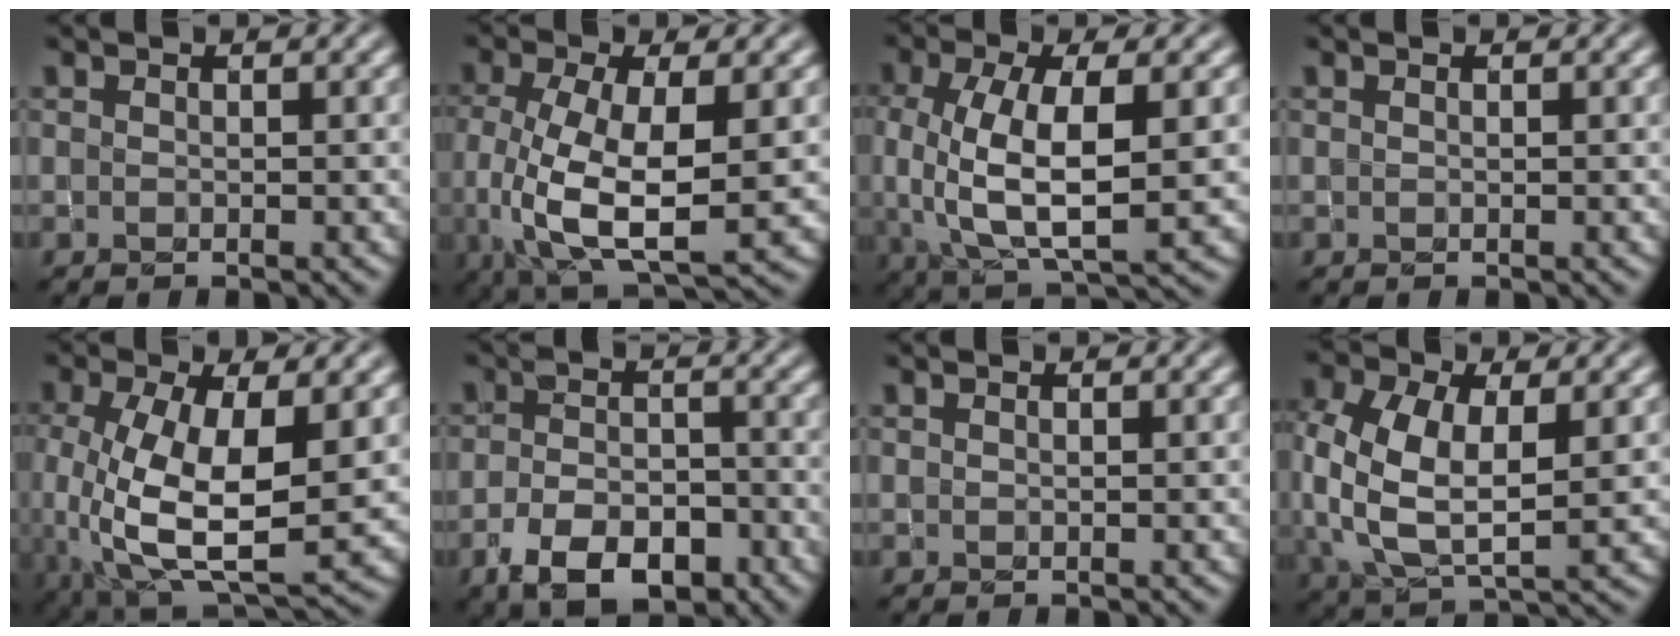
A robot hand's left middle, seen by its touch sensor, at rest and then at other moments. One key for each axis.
{"total": 8.8, "fx": -0.7, "fy": 3.8, "fz": 7.9, "tx": -0.154, "ty": -0.009, "tz": -0.010}
{"total": 8.8, "fx": 0.3, "fy": 3.6, "fz": 8.0, "tx": -0.155, "ty": -0.002, "tz": 0.007}
{"total": 0.0}
{"total": 10.6, "fx": -0.9, "fy": 5.1, "fz": 9.3, "tx": -0.192, "ty": -0.027, "tz": -0.005}
{"total": 6.0, "fx": -3.5, "fy": 3.2, "fz": 3.7, "tx": -0.063, "ty": -0.002, "tz": -0.061}
{"total": 0.0}
{"total": 9.2, "fx": 0.7, "fy": 5.4, "fz": 7.4, "tx": -0.171, "ty": 0.001, "tz": 0.016}